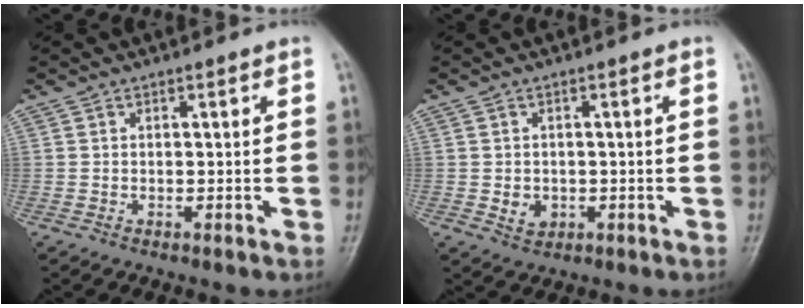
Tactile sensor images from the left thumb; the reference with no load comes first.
{"total": 2.9, "force": [-0.5, 2.4, 1.5], "torque": [-0.014, 0.000, 0.001]}